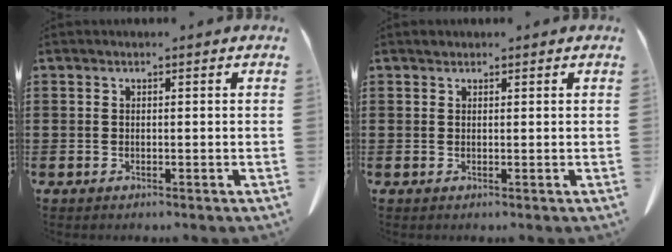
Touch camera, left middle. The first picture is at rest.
{"total": 0.5, "force": [0.4, 0.3, 0.0], "torque": [0.008, -0.001, 0.007]}